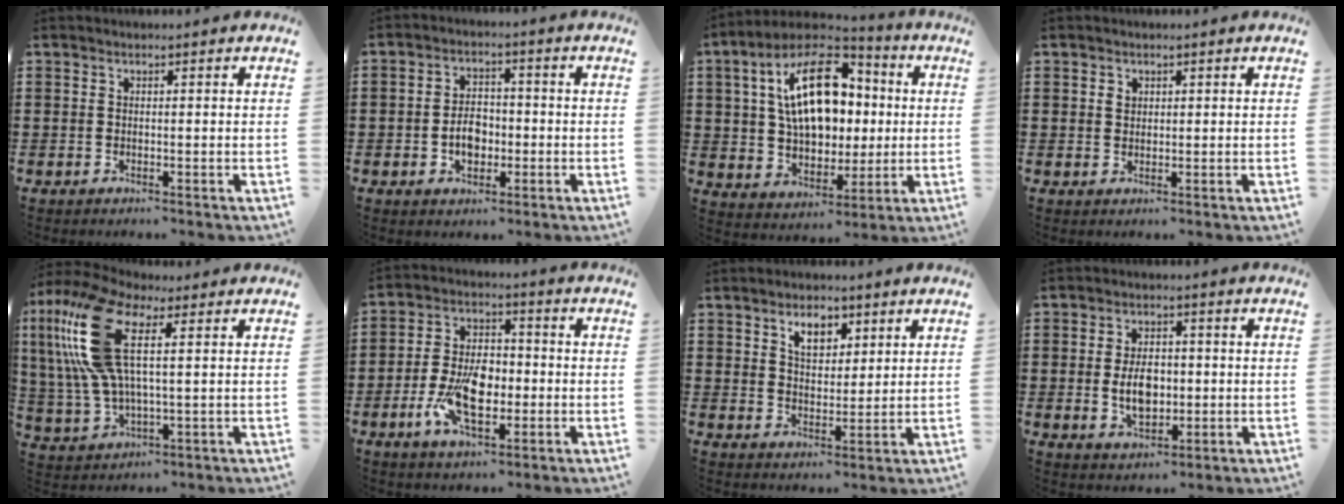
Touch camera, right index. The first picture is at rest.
{"total": 4.6, "force": [-1.1, 3.0, 3.3], "torque": [-0.058, 0.002, -0.021]}
{"total": 17.3, "force": [3.2, 10.2, 13.6], "torque": [-0.257, 0.017, 0.053]}
{"total": 1.0, "force": [0.4, 0.9, 0.3], "torque": [-0.008, 0.003, 0.009]}
{"total": 15.4, "force": [5.1, 6.2, 13.1], "torque": [-0.322, -0.004, 0.081]}
{"total": 9.7, "force": [-2.5, 5.4, 7.6], "torque": [-0.154, 0.002, -0.048]}
{"total": 5.0, "force": [2.9, 2.9, 2.8], "torque": [-0.053, 0.008, 0.049]}
{"total": 5.8, "force": [-0.2, 3.5, 4.7], "torque": [-0.083, -0.002, -0.008]}